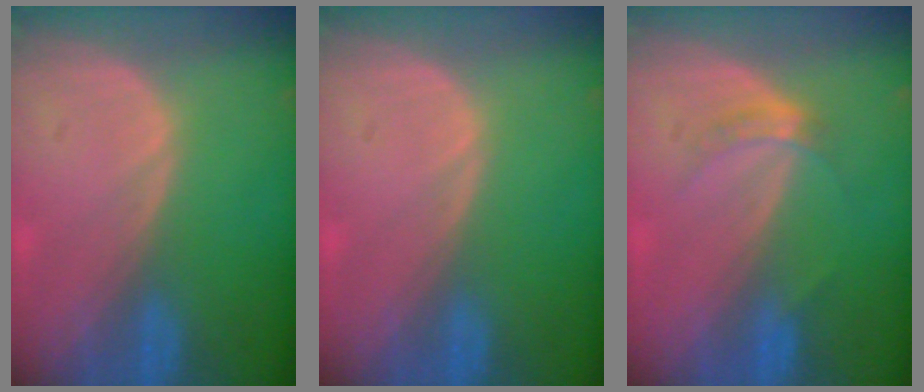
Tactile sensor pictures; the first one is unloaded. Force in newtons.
{"total": 0.0}
{"total": 2.8, "press": 2.5, "slide": 1.3}